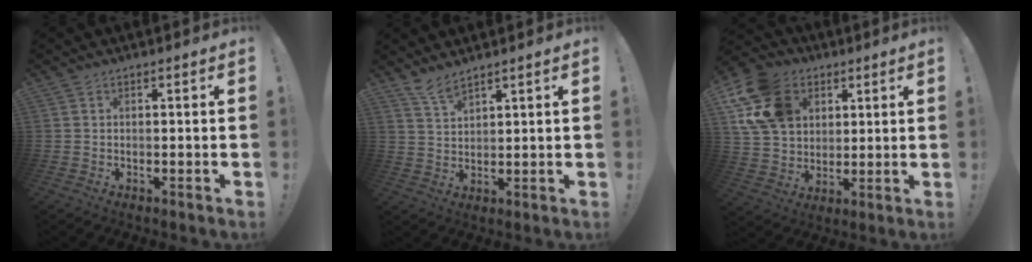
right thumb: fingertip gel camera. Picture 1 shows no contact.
{"total": 5.1, "force": [4.4, 1.0, 2.4], "torque": [-0.050, -0.026, 0.082]}
{"total": 17.3, "force": [6.5, 13.2, 9.1], "torque": [-0.148, -0.019, 0.131]}